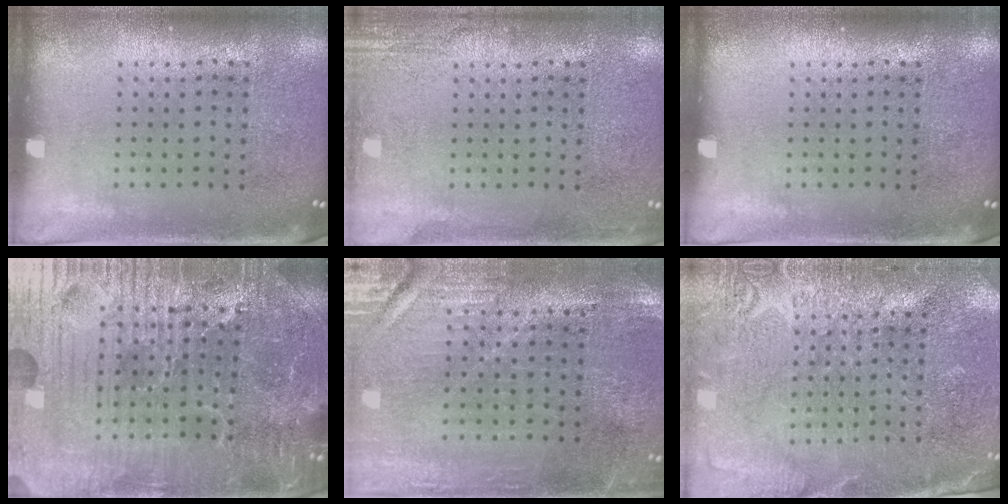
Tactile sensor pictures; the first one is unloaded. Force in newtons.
{"total": 2.2, "press": 2.2, "slide": 0.4}
{"total": 0.0}
{"total": 5.6, "press": 5.3, "slide": 1.6}
{"total": 0.9, "press": 0.8, "slide": 0.3}
{"total": 2.8, "press": 2.8, "slide": 0.1}